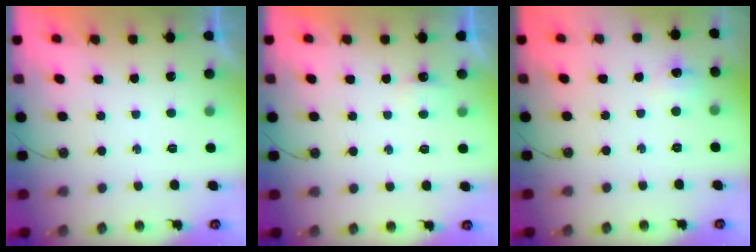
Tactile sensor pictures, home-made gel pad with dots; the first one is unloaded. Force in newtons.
{"total": 2.5, "press": 2.4, "slide": 0.5}
{"total": 6.0, "press": 5.9, "slide": 0.9}